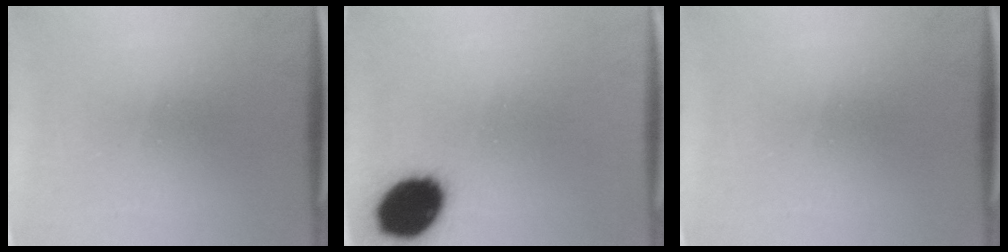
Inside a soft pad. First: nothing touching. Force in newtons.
{"total": 14.6}
{"total": 0.0}